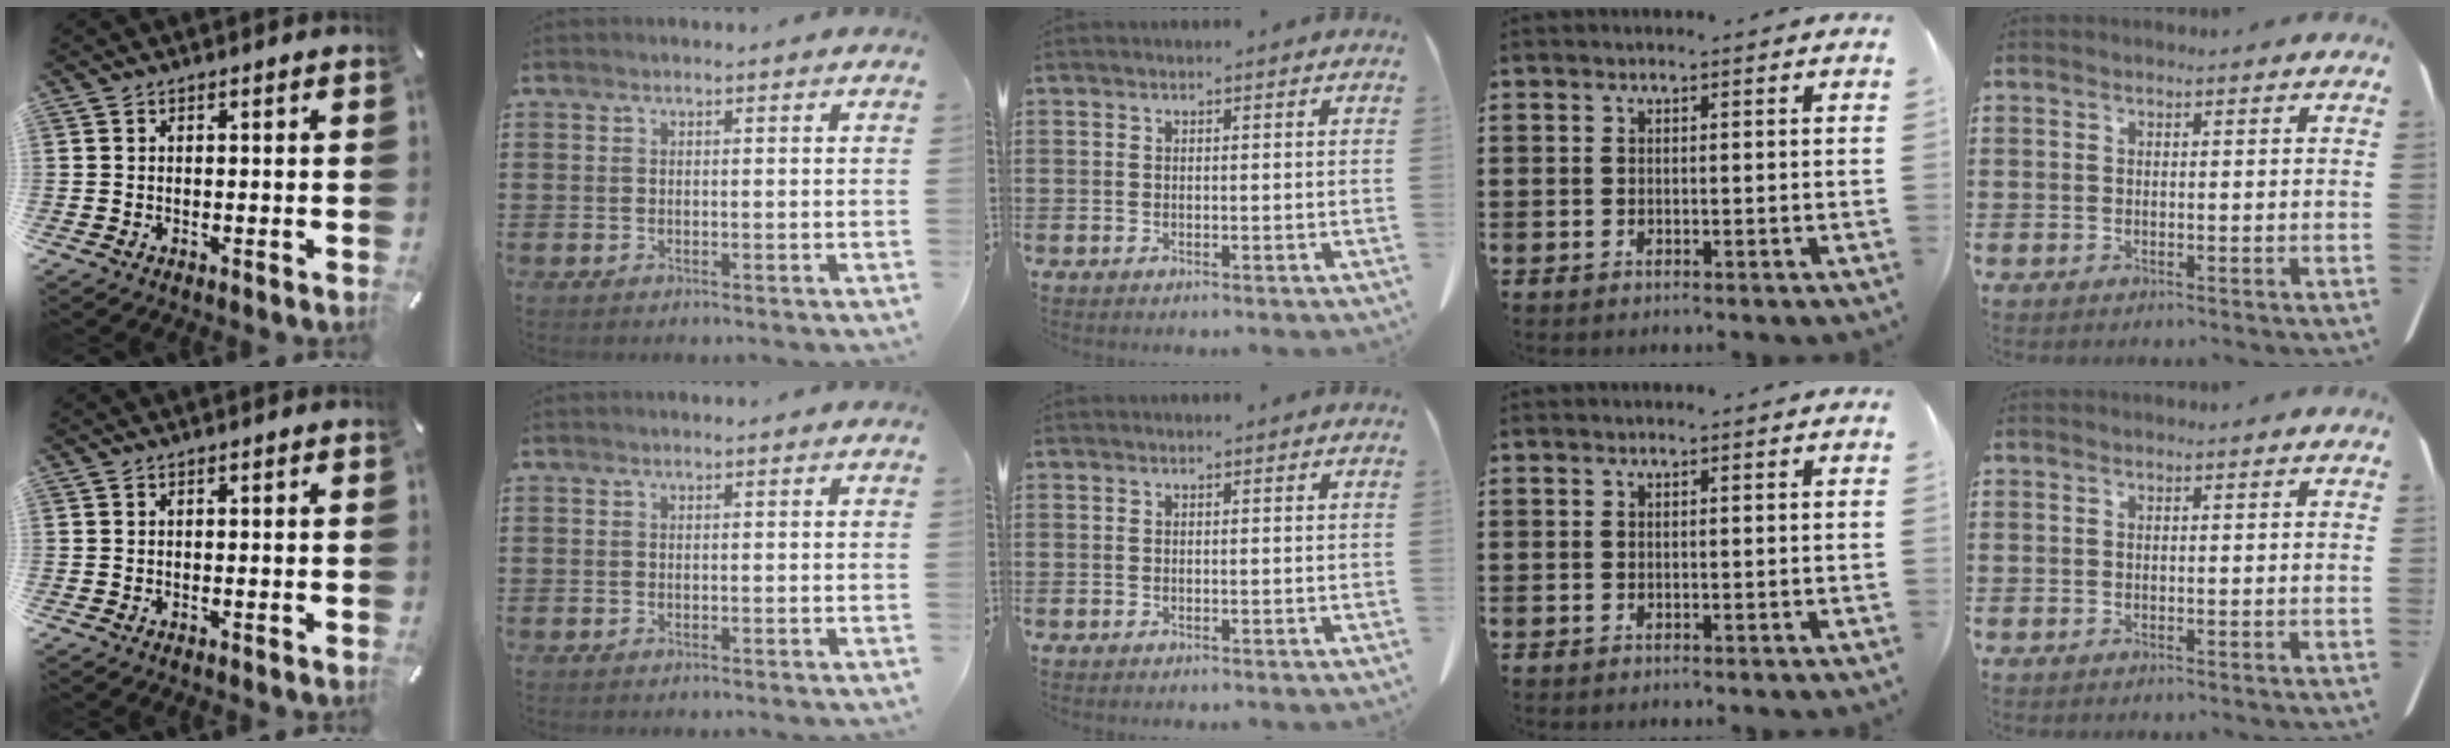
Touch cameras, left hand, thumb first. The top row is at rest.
{}